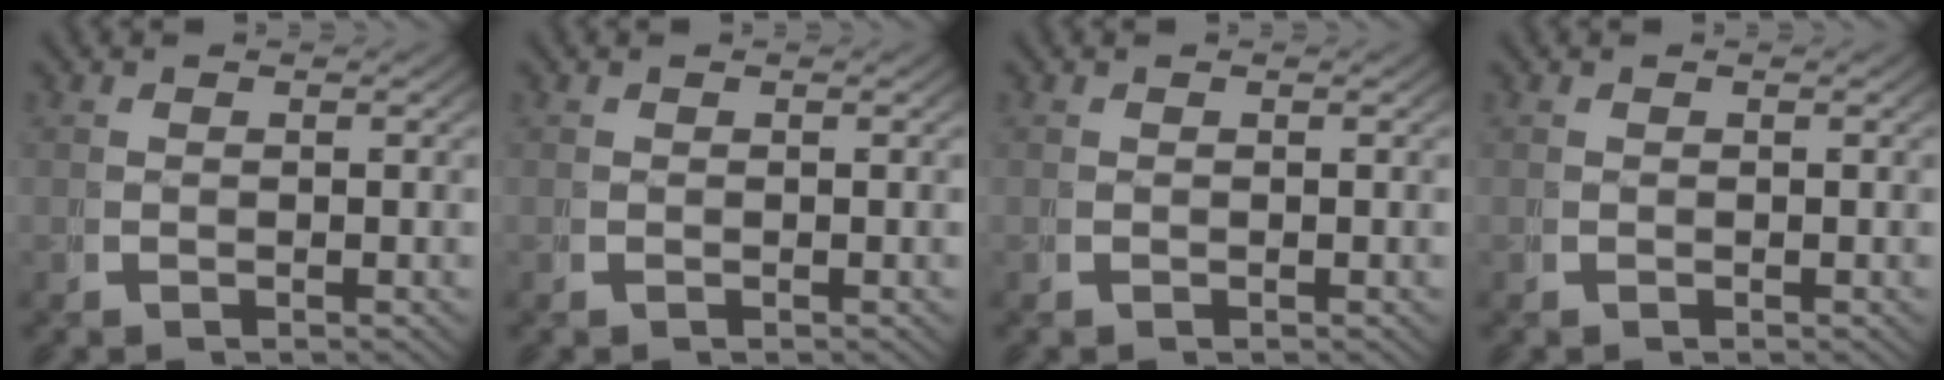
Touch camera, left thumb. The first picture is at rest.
{"total": 0.0}
{"total": 0.0}
{"total": 0.0}